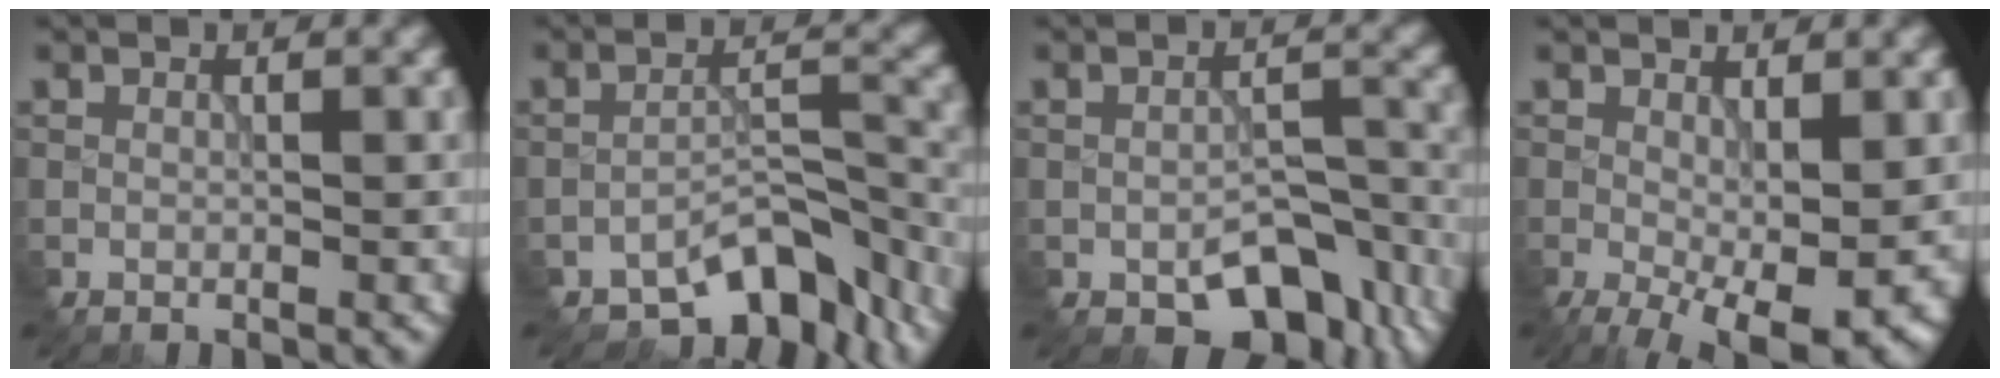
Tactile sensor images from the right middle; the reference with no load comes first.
{"total": 6.7, "force": [-5.4, 2.7, 3.0], "torque": [-0.033, 0.000, -0.090]}
{"total": 7.0, "force": [-4.2, 3.8, 4.1], "torque": [-0.052, -0.017, -0.052]}
{"total": 7.1, "force": [-1.8, 2.9, 6.2], "torque": [-0.112, -0.027, -0.014]}